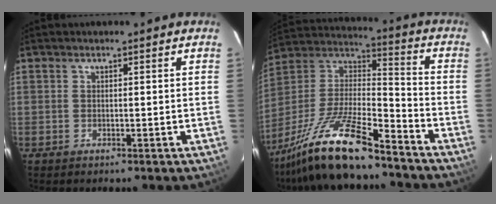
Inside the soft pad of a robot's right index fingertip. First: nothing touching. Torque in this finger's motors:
{"motor_torque": [0.97, -1.17, 0.57, 0.21]}